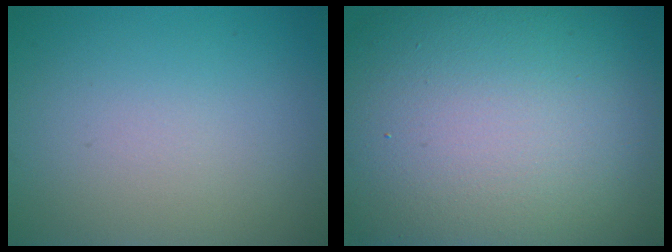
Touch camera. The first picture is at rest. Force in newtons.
{"total": 19.1, "press": 19.1, "slide": 1.0}